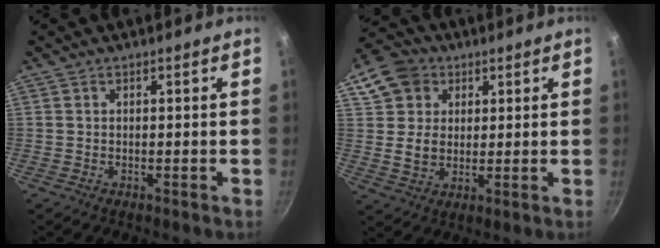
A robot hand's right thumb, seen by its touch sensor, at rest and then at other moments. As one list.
[{"total": 10.8, "force": [4.6, 8.7, 4.5], "torque": [-0.059, -0.003, 0.077]}]